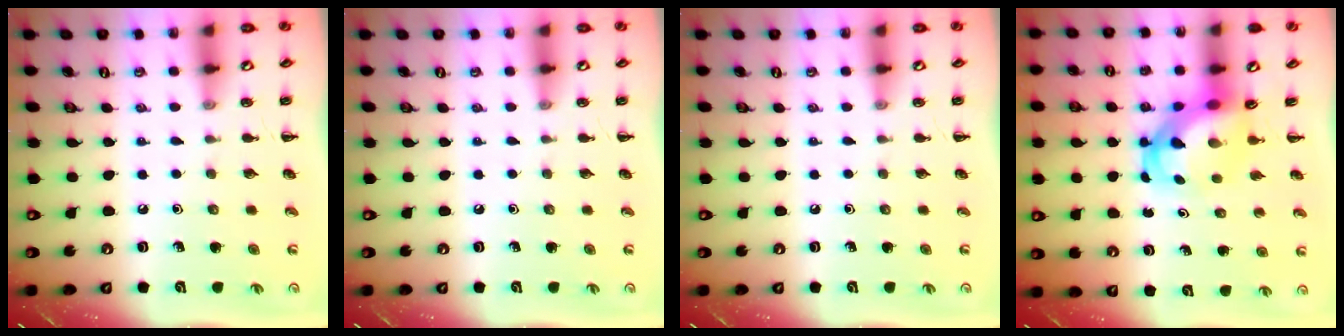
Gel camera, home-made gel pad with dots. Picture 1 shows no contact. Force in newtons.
{"total": 0.0}
{"total": 0.0}
{"total": 6.0, "press": 5.8, "slide": 1.2}